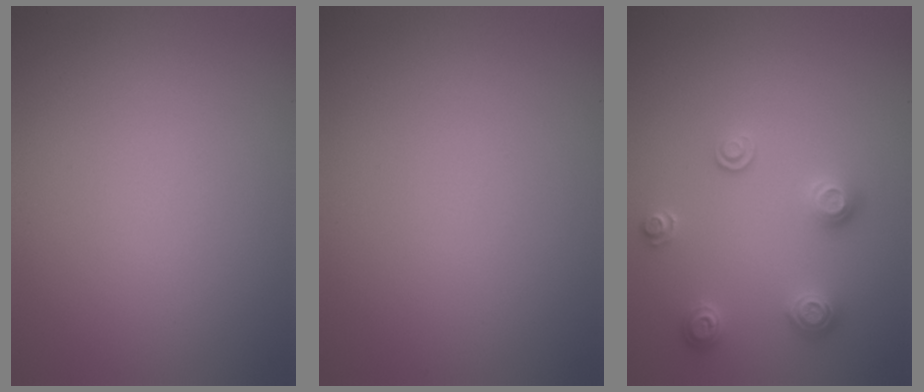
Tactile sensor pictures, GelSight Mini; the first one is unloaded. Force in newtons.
{"total": 0.0}
{"total": 2.5, "press": 2.5, "slide": 0.3}